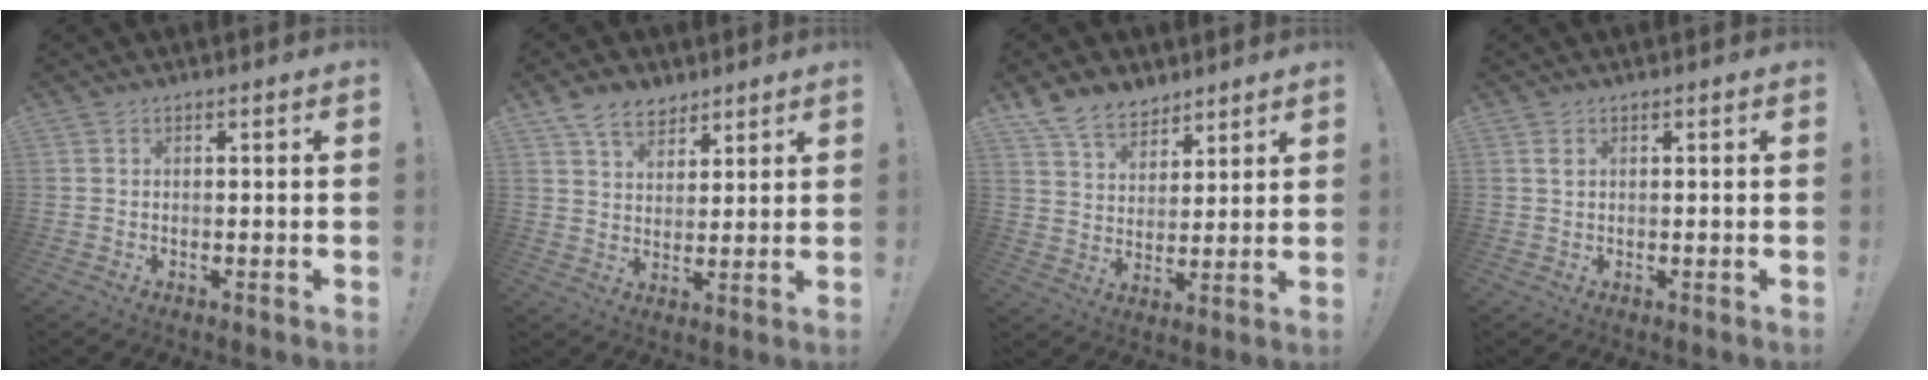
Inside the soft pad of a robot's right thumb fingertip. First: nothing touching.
{"total": 8.6, "force": [6.0, 5.3, 3.1], "torque": [-0.058, -0.029, 0.119]}
{"total": 10.3, "force": [8.1, 5.7, 2.8], "torque": [-0.056, -0.057, 0.160]}
{"total": 0.0}